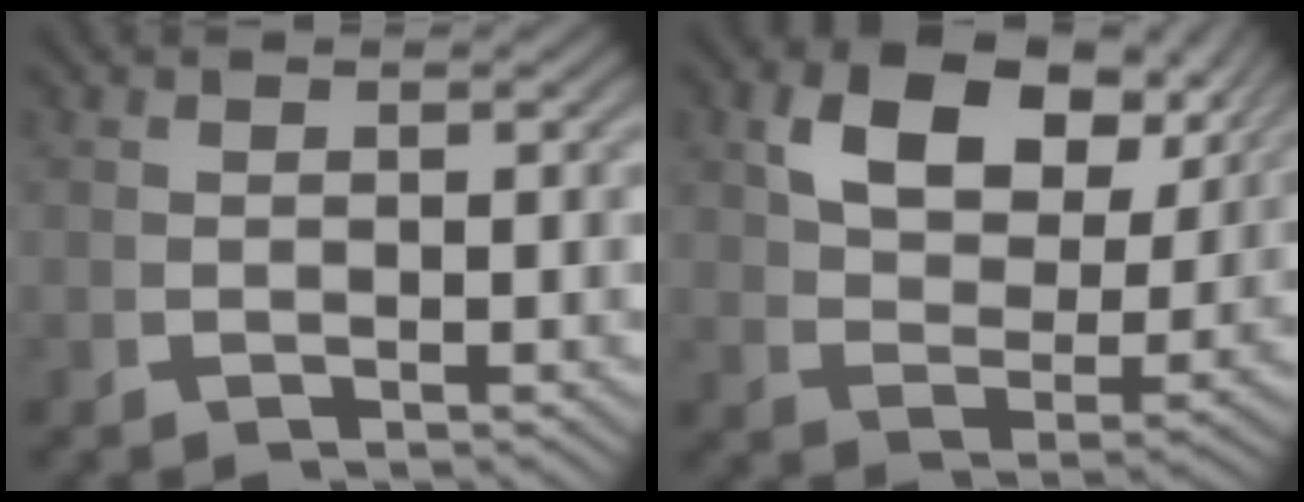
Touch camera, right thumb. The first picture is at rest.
{"total": 8.8, "force": [4.7, 4.4, 5.9], "torque": [-0.097, 0.005, 0.079]}